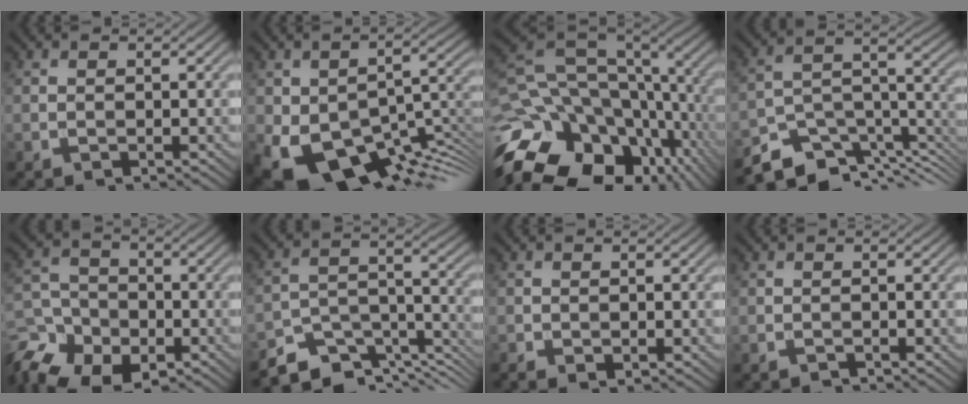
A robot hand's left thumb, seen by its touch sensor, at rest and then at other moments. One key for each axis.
{"total": 15.7, "fx": -7.3, "fy": 8.7, "fz": 10.9, "tx": -0.198, "ty": -0.038, "tz": -0.106}
{"total": 22.7, "fx": -10.8, "fy": 16.3, "fz": 11.6, "tx": -0.223, "ty": -0.048, "tz": -0.162}
{"total": 11.1, "fx": -8.9, "fy": 4.1, "fz": 5.1, "tx": -0.105, "ty": -0.011, "tz": -0.150}
{"total": 15.0, "fx": -9.6, "fy": 10.1, "fz": 5.6, "tx": -0.140, "ty": -0.059, "tz": -0.153}
{"total": 9.7, "fx": -8.2, "fy": 3.5, "fz": 3.8, "tx": -0.078, "ty": -0.010, "tz": -0.147}
{"total": 1.0, "fx": -0.4, "fy": 0.7, "fz": 0.5, "tx": -0.011, "ty": -0.006, "tz": -0.006}
{"total": 0.7, "fx": -0.6, "fy": 0.1, "fz": 0.0, "tx": 0.001, "ty": -0.002, "tz": -0.013}